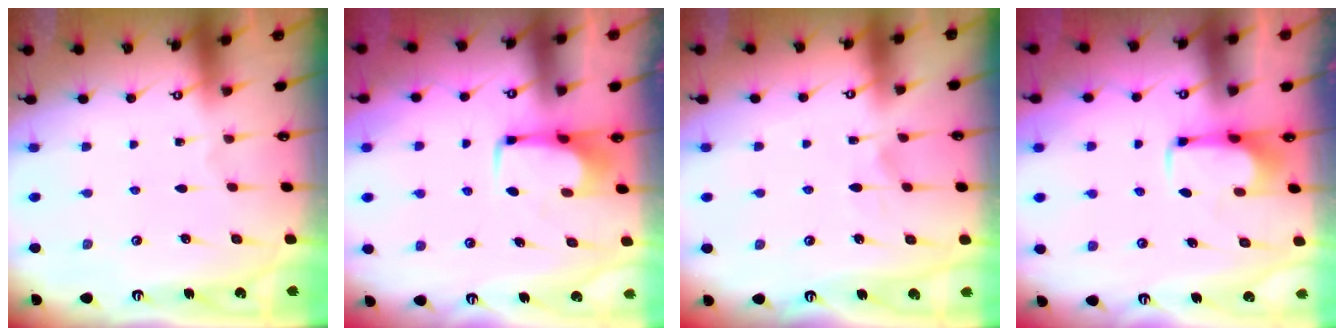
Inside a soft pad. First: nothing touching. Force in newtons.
{"total": 0.6, "press": 0.5, "slide": 0.2}
{"total": 4.3, "press": 4.3, "slide": 0.5}
{"total": 2.0, "press": 1.9, "slide": 0.4}